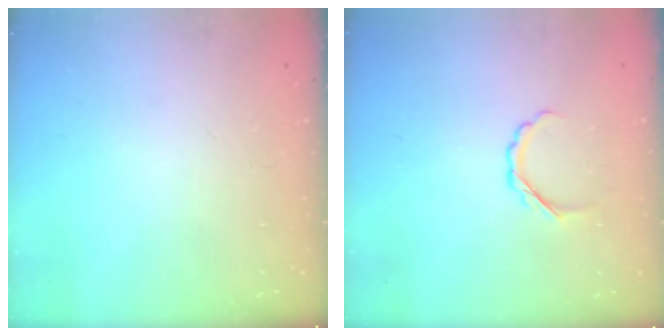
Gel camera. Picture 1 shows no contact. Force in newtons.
{"total": 3.7, "press": 3.6, "slide": 1.0}